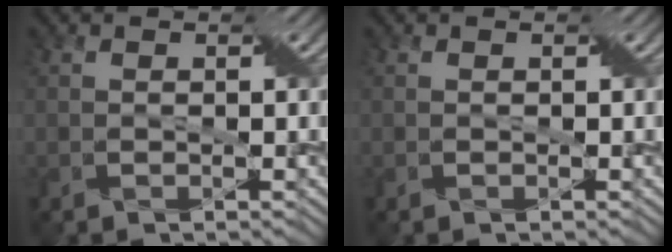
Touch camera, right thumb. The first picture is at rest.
{"total": 0.0}